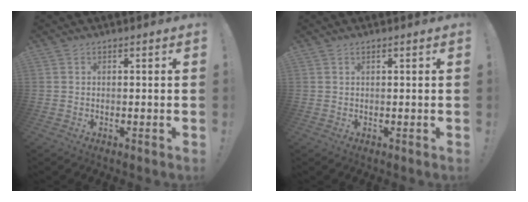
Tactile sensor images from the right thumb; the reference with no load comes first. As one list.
[{"total": 0.8, "force": [0.6, -0.2, 0.5], "torque": [-0.013, 0.000, 0.011]}]